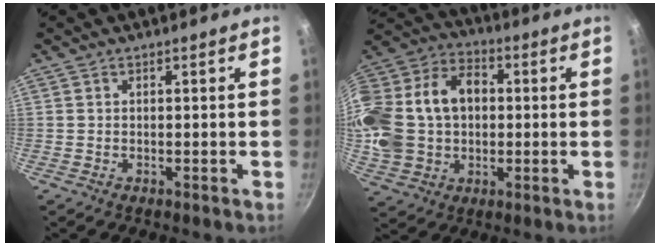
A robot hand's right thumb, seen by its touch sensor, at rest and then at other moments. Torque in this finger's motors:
{"motor_torque": [1.81, 2.65, 0.16, 0.12, 0.51]}